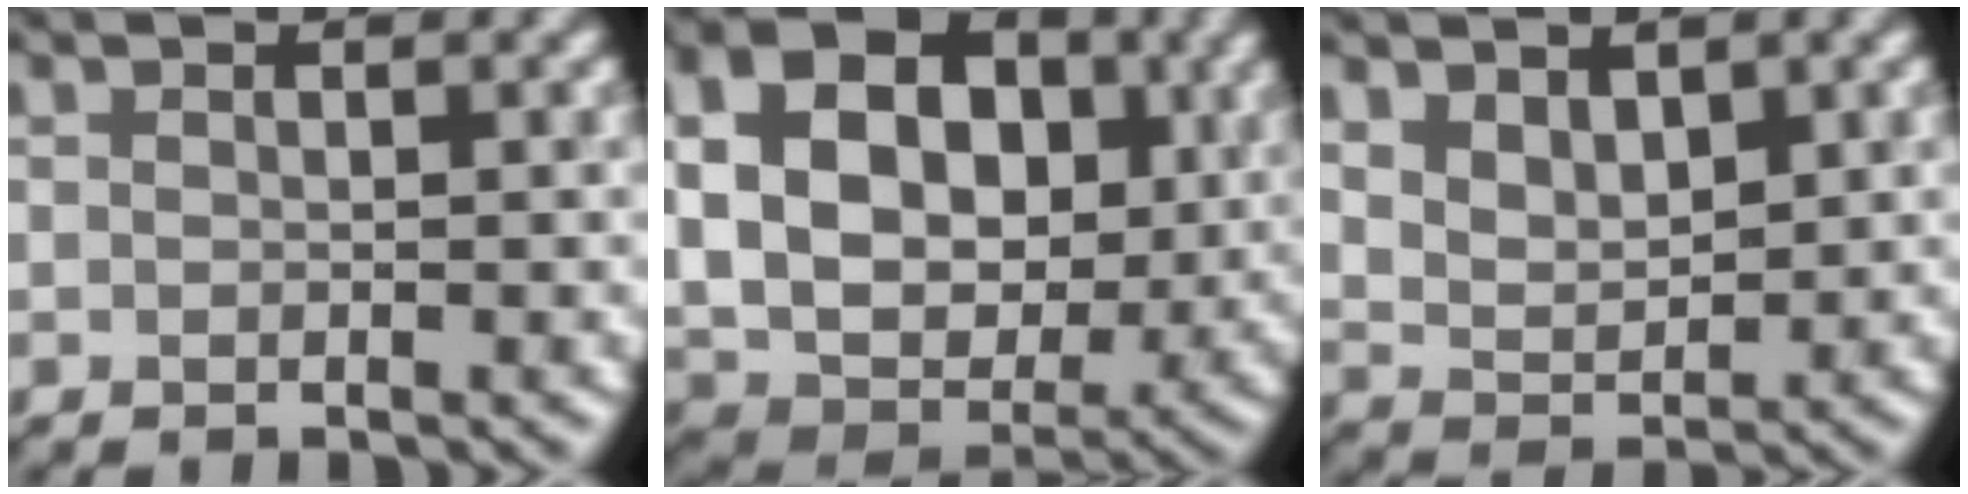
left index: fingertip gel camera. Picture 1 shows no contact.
{"total": 13.6, "force": [2.8, 9.8, 9.0], "torque": [-0.171, 0.020, 0.051]}
{"total": 3.0, "force": [1.7, 1.7, 1.7], "torque": [-0.035, -0.004, 0.039]}